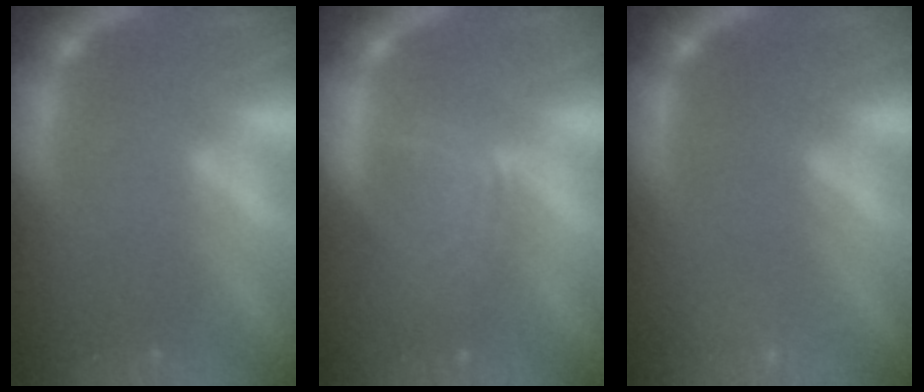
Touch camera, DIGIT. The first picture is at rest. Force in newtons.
{"total": 5.6}
{"total": 2.5}